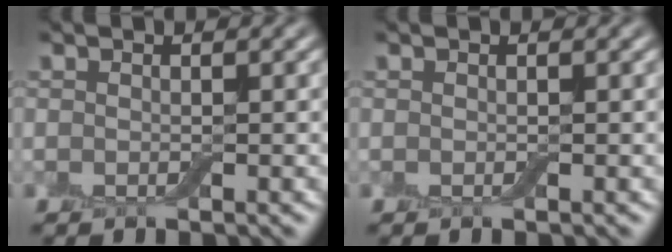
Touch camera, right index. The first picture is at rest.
{"total": 0.0}